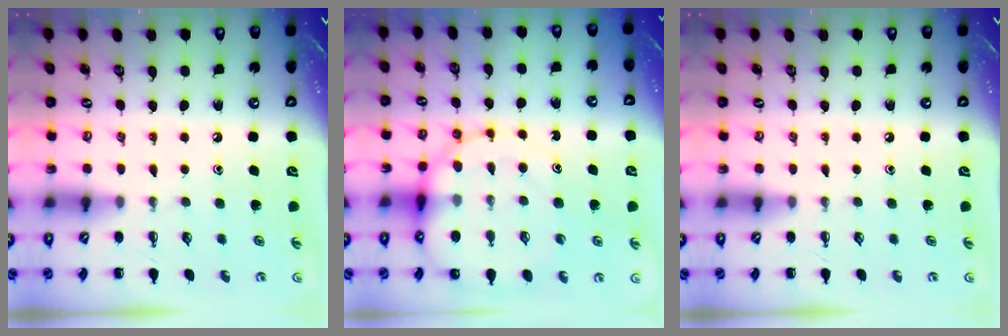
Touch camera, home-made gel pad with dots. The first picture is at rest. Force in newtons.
{"total": 12.8, "press": 12.4, "slide": 3.1}
{"total": 0.0}